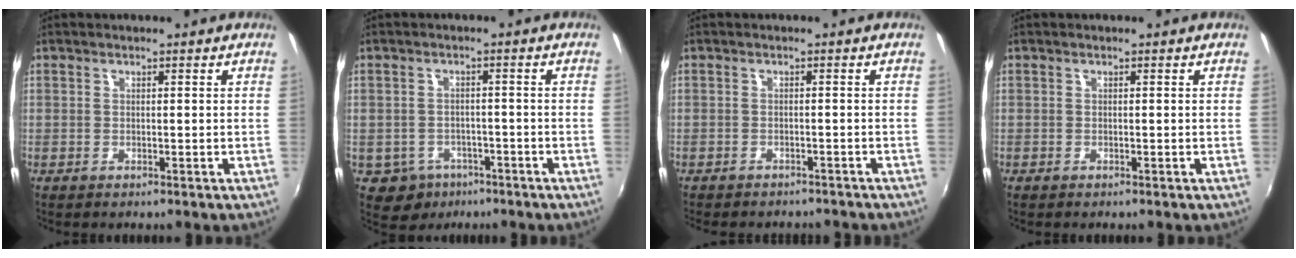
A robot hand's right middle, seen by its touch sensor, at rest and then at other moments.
{"total": 5.5, "force": [-3.2, 4.3, 1.2], "torque": [-0.036, 0.005, -0.040]}
{"total": 6.0, "force": [-5.4, 1.6, 2.0], "torque": [-0.049, -0.013, -0.074]}
{"total": 0.0}